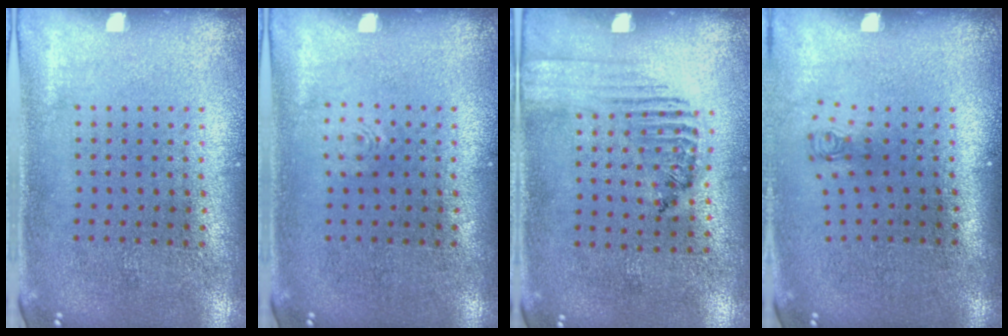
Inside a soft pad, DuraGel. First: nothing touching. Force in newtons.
{"total": 0.6, "press": 0.6, "slide": 0.2}
{"total": 1.6, "press": 1.2, "slide": 1.0}
{"total": 0.8, "press": 0.4, "slide": 0.7}